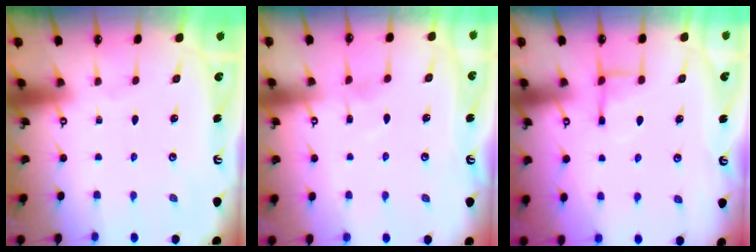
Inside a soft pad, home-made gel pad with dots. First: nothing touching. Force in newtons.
{"total": 3.9, "press": 3.9, "slide": 0.6}
{"total": 7.7, "press": 7.7, "slide": 0.4}